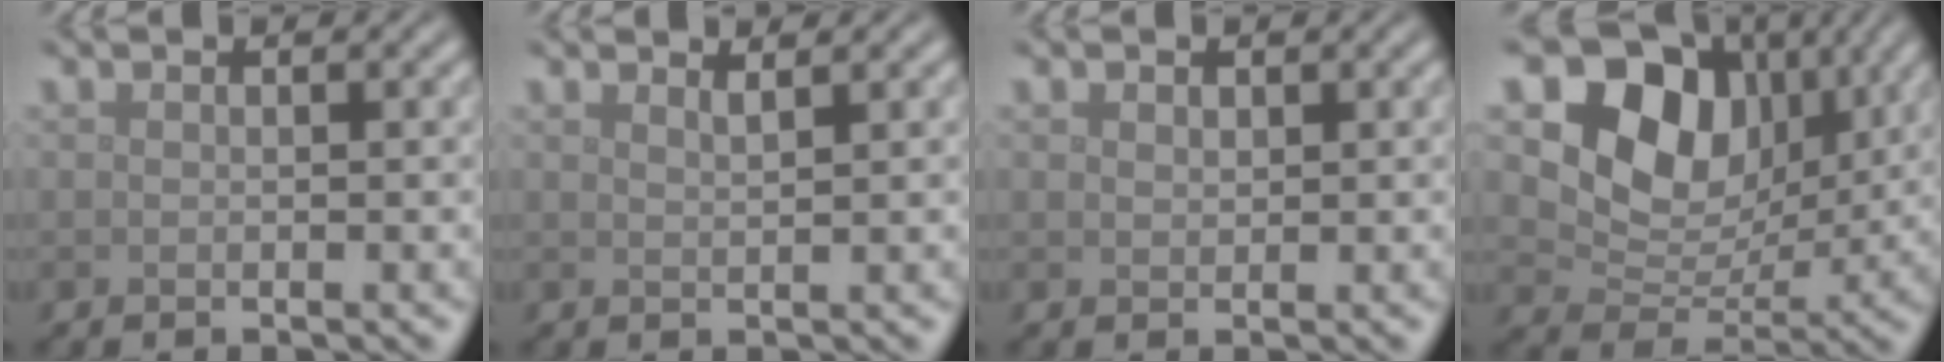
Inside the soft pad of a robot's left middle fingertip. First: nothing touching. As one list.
[{"total": 1.2, "force": [1.0, 0.3, 0.6], "torque": [0.002, 0.002, 0.013]}, {"total": 0.7, "force": [0.5, 0.5, 0.2], "torque": [-0.006, -0.001, 0.010]}, {"total": 10.2, "force": [4.2, 7.4, 5.6], "torque": [-0.094, -0.007, 0.068]}]